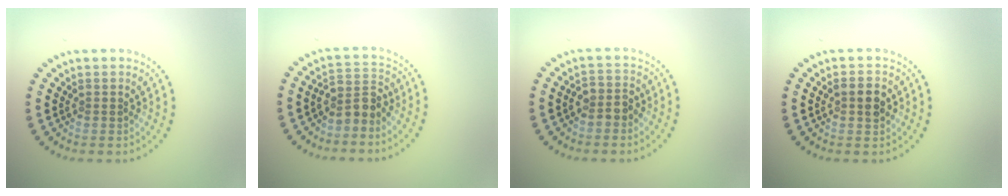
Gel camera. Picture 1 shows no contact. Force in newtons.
{"total": 2.4, "press": 1.9, "slide": 1.5}
{"total": 2.0, "press": 1.8, "slide": 0.9}
{"total": 2.2, "press": 2.1, "slide": 0.2}